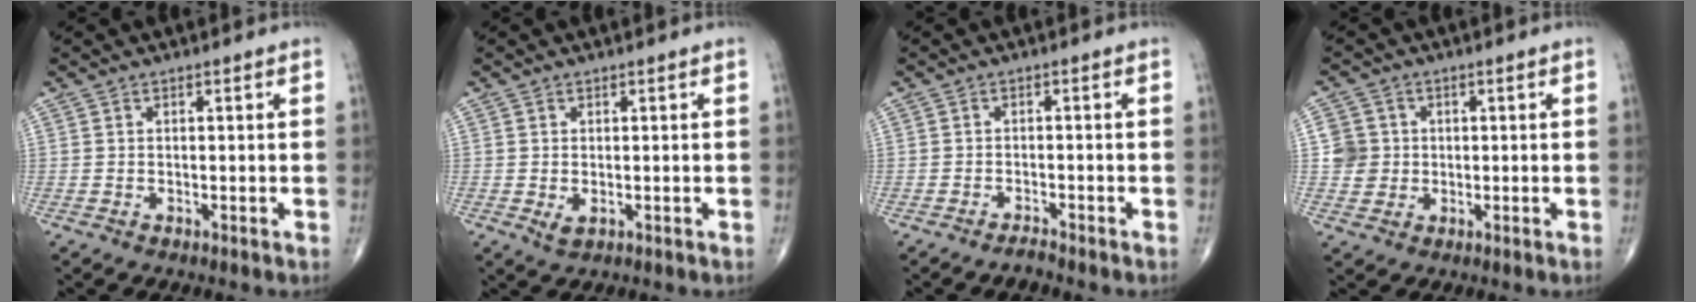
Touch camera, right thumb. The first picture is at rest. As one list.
[{"total": 1.6, "force": [-0.2, 1.0, 1.3], "torque": [-0.020, -0.003, 0.001]}, {"total": 1.4, "force": [-1.4, 0.1, 0.4], "torque": [-0.012, 0.006, -0.025]}, {"total": 4.9, "force": [0.4, 4.9, 0.8], "torque": [0.013, 0.005, 0.005]}]